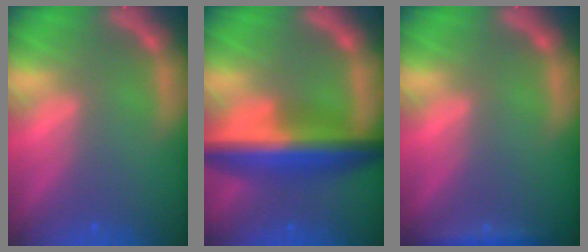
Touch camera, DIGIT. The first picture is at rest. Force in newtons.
{"total": 9.0}
{"total": 1.9}